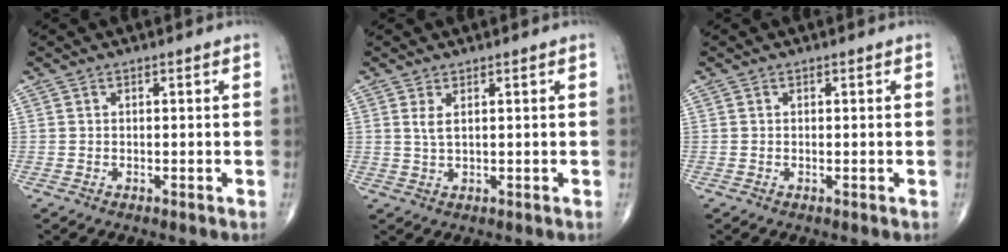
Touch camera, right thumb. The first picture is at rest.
{"total": 2.0, "force": [0.8, 0.5, 1.7], "torque": [-0.040, -0.003, 0.022]}
{"total": 0.0}